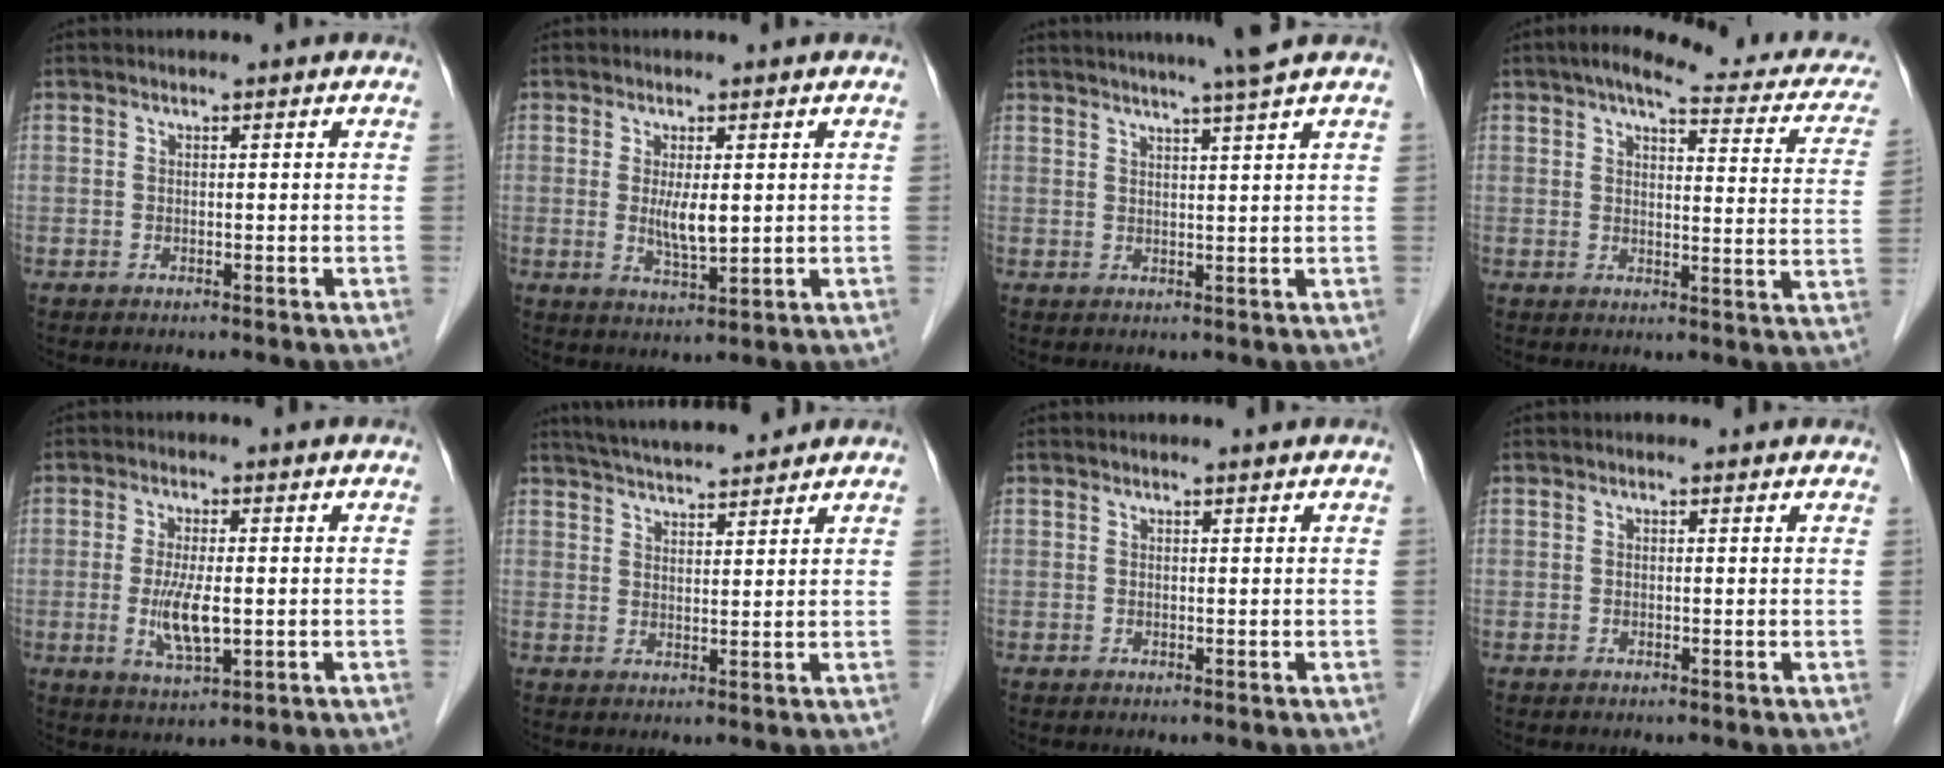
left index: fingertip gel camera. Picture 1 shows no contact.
{"total": 4.0, "force": [0.4, 0.9, 3.9], "torque": [-0.075, -0.010, 0.012]}
{"total": 7.0, "force": [5.7, -1.5, 3.8], "torque": [-0.055, 0.005, 0.073]}
{"total": 19.4, "force": [16.2, 4.3, 9.9], "torque": [-0.112, 0.006, 0.176]}
{"total": 6.0, "force": [-0.8, 1.5, 5.7], "torque": [-0.119, -0.012, -0.011]}
{"total": 9.9, "force": [9.2, 0.8, 3.8], "torque": [-0.065, 0.024, 0.142]}
{"total": 0.7, "force": [0.6, -0.1, 0.2], "torque": [-0.010, -0.001, 0.012]}
{"total": 0.9, "force": [0.6, 0.6, 0.1], "torque": [-0.004, 0.005, 0.001]}